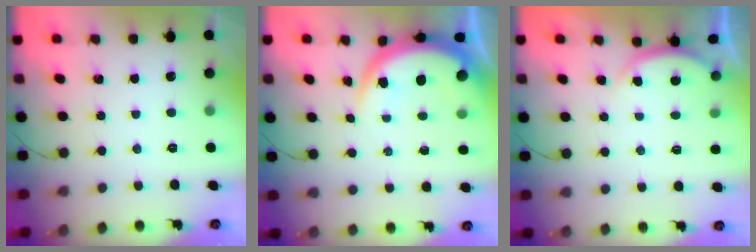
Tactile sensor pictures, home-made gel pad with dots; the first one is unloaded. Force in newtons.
{"total": 8.2, "press": 8.1, "slide": 1.0}
{"total": 2.8, "press": 2.8, "slide": 0.6}